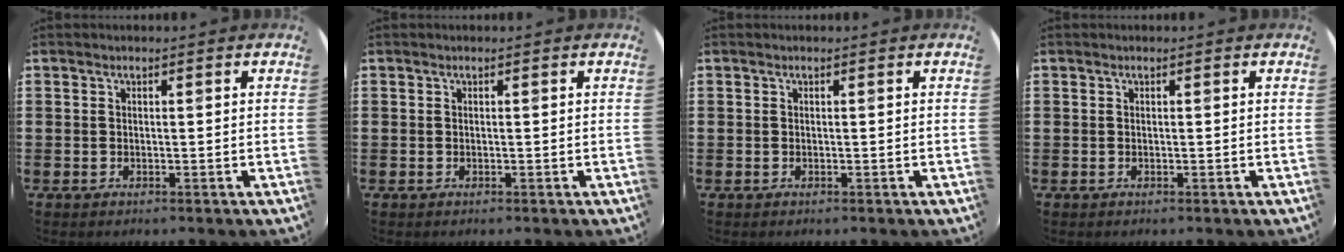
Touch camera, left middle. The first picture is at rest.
{"total": 0.0}
{"total": 0.0}
{"total": 0.0}